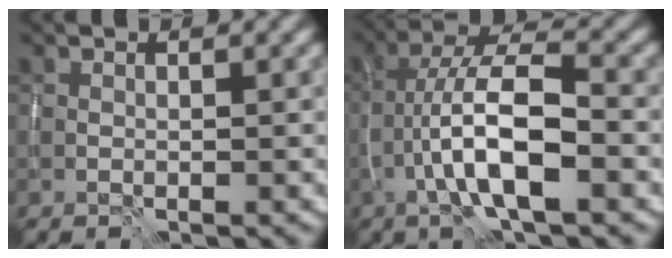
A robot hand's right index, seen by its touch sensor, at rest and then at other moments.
{"total": 7.9, "force": [-2.8, 2.0, 7.1], "torque": [-0.123, 0.018, -0.056]}